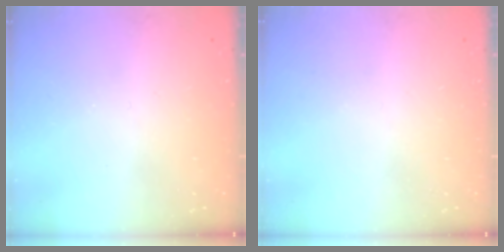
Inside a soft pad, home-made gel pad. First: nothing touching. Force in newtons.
{"total": 0.0}